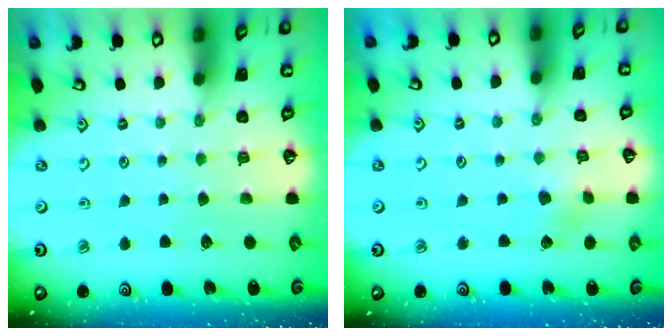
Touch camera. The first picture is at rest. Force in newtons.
{"total": 2.6, "press": 2.6, "slide": 0.4}